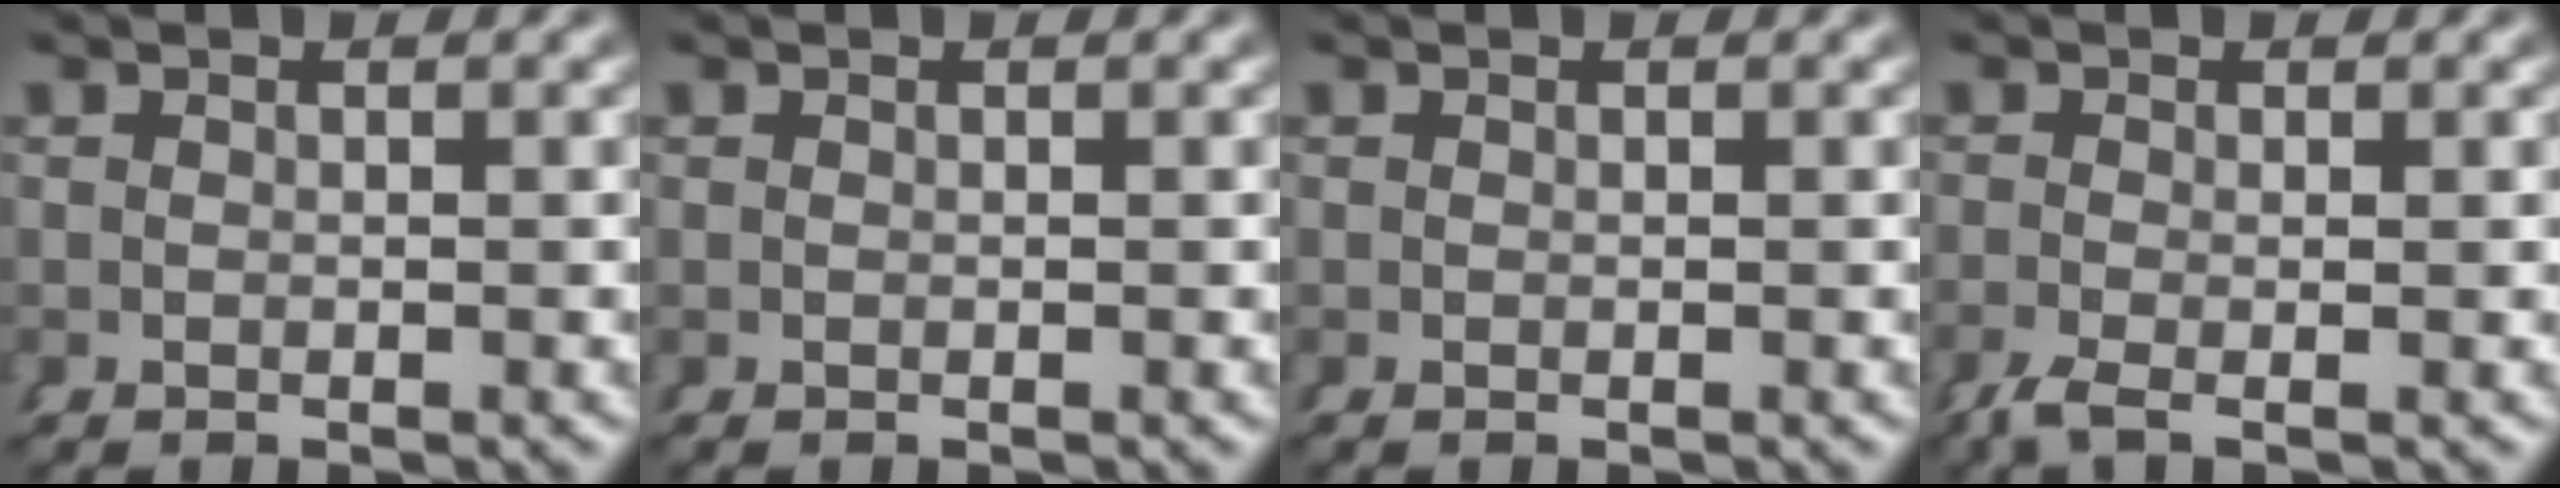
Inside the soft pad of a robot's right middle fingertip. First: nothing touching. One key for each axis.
{"total": 0.0}
{"total": 0.0}
{"total": 1.6, "fx": -1.2, "fy": -0.1, "fz": 1.2, "tx": -0.029, "ty": -0.009, "tz": -0.017}